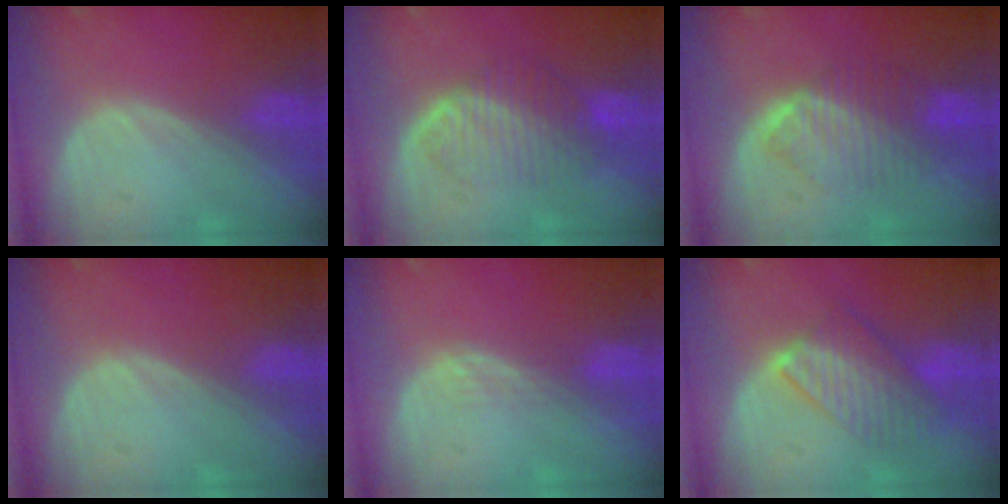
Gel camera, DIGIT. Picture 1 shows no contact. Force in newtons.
{"total": 6.7, "press": 6.5, "slide": 1.8}
{"total": 6.5, "press": 6.5, "slide": 0.9}
{"total": 0.0}
{"total": 1.5, "press": 1.5, "slide": 0.3}
{"total": 7.1, "press": 7.0, "slide": 1.5}